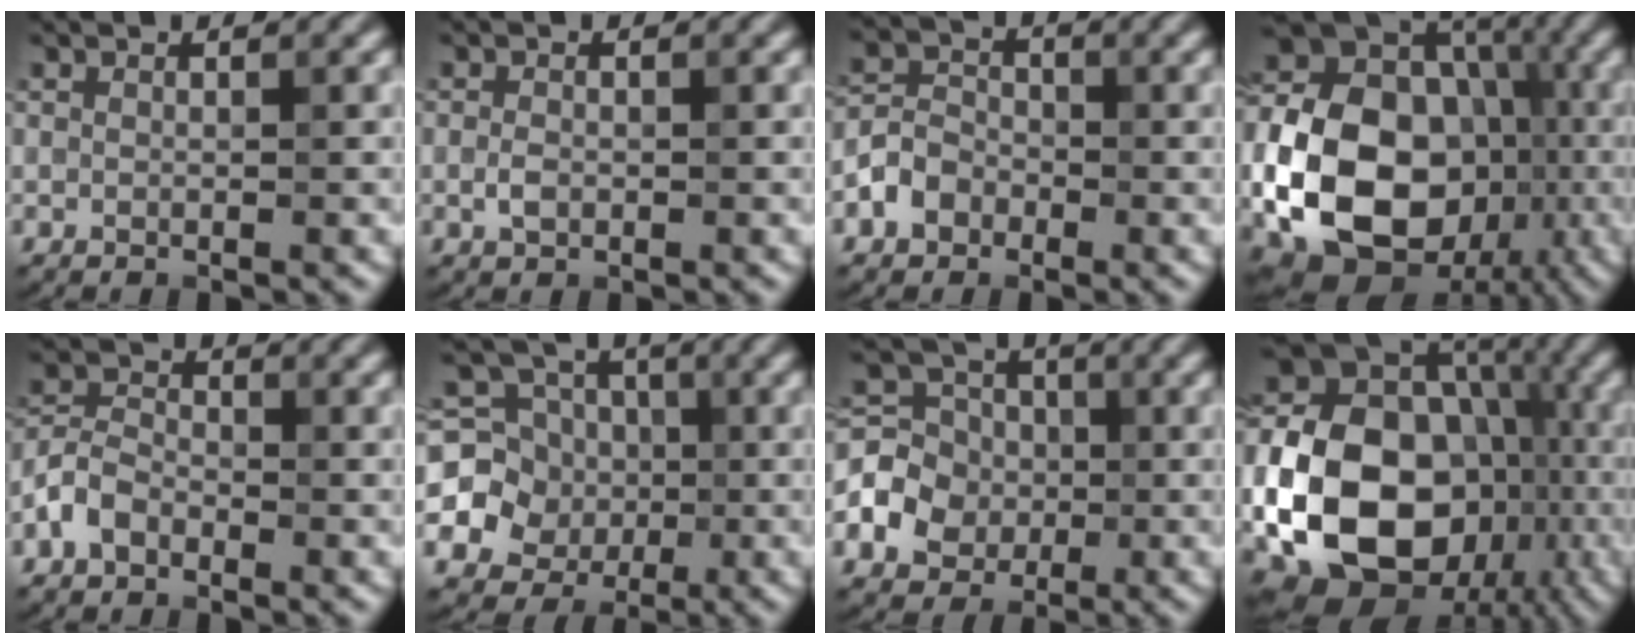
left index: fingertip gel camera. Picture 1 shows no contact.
{"total": 1.3, "force": [-0.3, 0.9, 0.9], "torque": [-0.018, -0.001, -0.007]}
{"total": 3.0, "force": [-1.5, 2.3, 1.2], "torque": [-0.020, 0.009, -0.034]}
{"total": 16.4, "force": [-3.9, 12.2, 10.2], "torque": [-0.191, -0.010, -0.074]}
{"total": 2.8, "force": [-1.6, 1.8, 1.5], "torque": [-0.026, 0.010, -0.043]}
{"total": 8.8, "force": [0.0, 8.4, 2.8], "torque": [-0.075, 0.023, -0.034]}
{"total": 5.1, "force": [-1.1, 4.5, 2.2], "torque": [-0.041, 0.005, -0.030]}
{"total": 18.6, "force": [-4.1, 14.3, 11.3], "torque": [-0.192, -0.017, -0.072]}